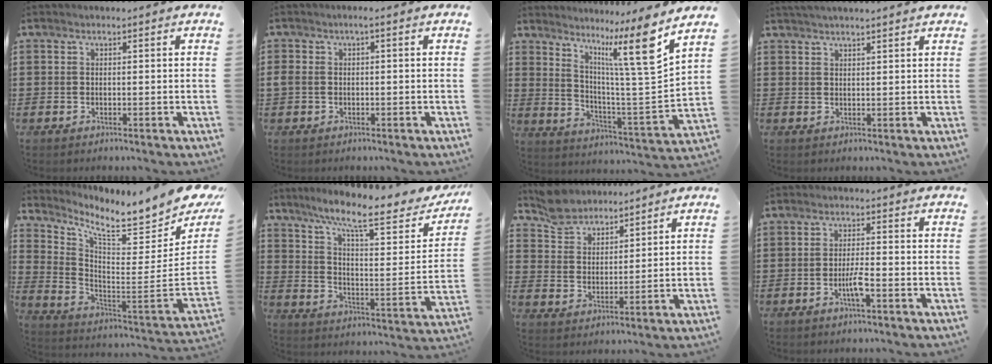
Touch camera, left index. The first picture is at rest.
{"total": 1.7, "force": [-0.7, 0.8, 1.4], "torque": [-0.041, -0.005, -0.019]}
{"total": 13.1, "force": [8.8, -0.2, 9.8], "torque": [-0.172, -0.065, 0.127]}
{"total": 1.9, "force": [1.9, 0.0, 0.4], "torque": [-0.011, 0.002, 0.037]}
{"total": 8.5, "force": [7.0, 0.6, 4.8], "torque": [-0.105, -0.077, 0.109]}
{"total": 11.9, "force": [9.2, 1.7, 7.4], "torque": [-0.150, -0.052, 0.149]}
{"total": 5.4, "force": [5.0, 2.1, 0.2], "torque": [-0.026, -0.008, 0.096]}
{"total": 3.4, "force": [-1.4, 0.4, 3.0], "torque": [-0.060, -0.001, -0.028]}